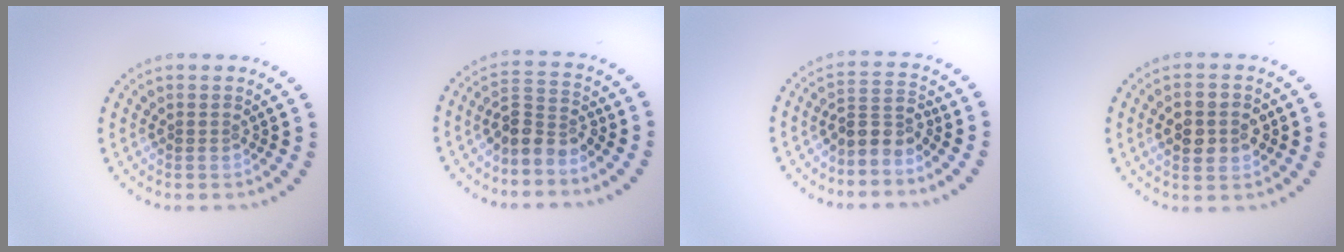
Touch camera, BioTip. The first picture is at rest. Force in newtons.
{"total": 3.1, "press": 2.7, "slide": 1.6}
{"total": 2.6, "press": 1.9, "slide": 1.8}
{"total": 3.8, "press": 3.8, "slide": 0.3}